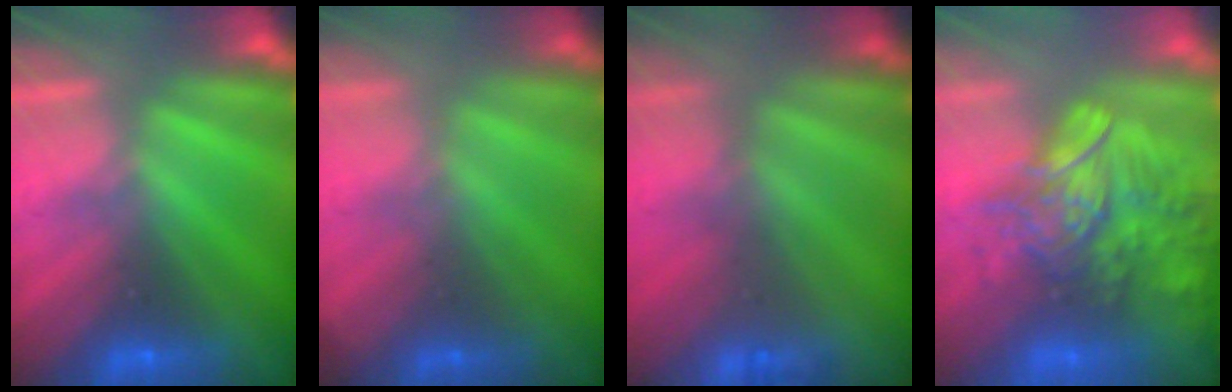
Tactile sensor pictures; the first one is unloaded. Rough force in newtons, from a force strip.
{"total": 1.8}
{"total": 2.3}
{"total": 5.8}